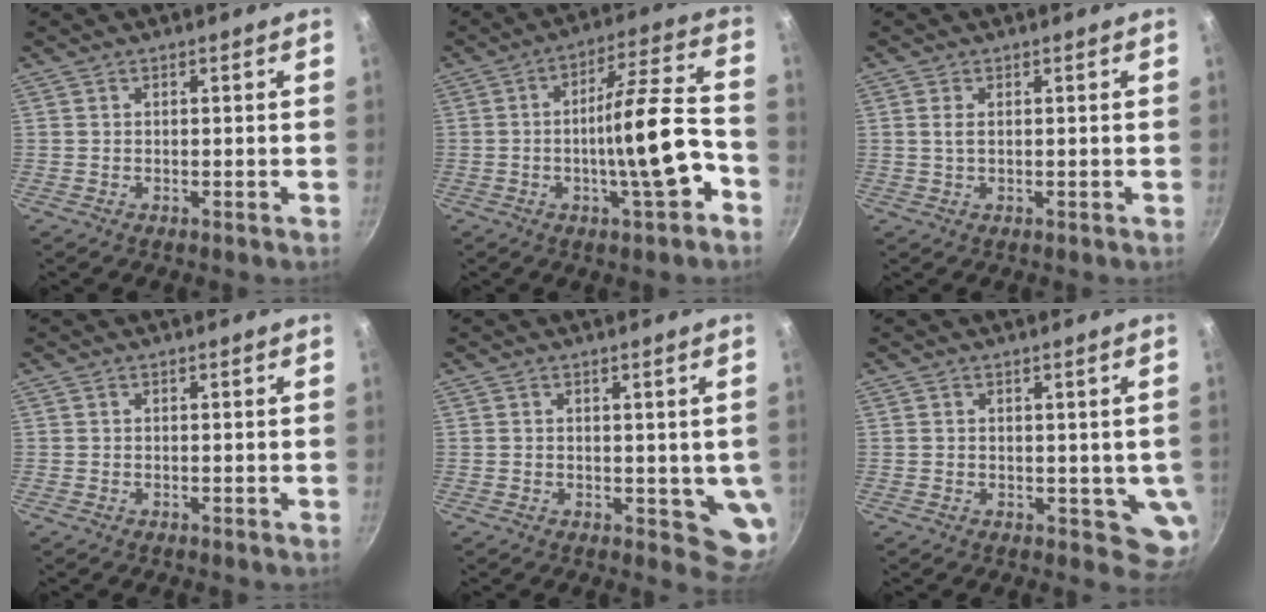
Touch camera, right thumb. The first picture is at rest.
{"total": 14.5, "force": [-4.8, 3.1, 13.3], "torque": [-0.182, 0.046, -0.076]}
{"total": 1.6, "force": [0.3, 0.8, 1.4], "torque": [-0.029, -0.001, 0.007]}
{"total": 0.0}
{"total": 5.6, "force": [0.6, 3.5, 4.3], "torque": [-0.044, -0.016, 0.010]}
{"total": 5.4, "force": [0.4, 3.7, 3.9], "torque": [-0.037, -0.016, 0.007]}